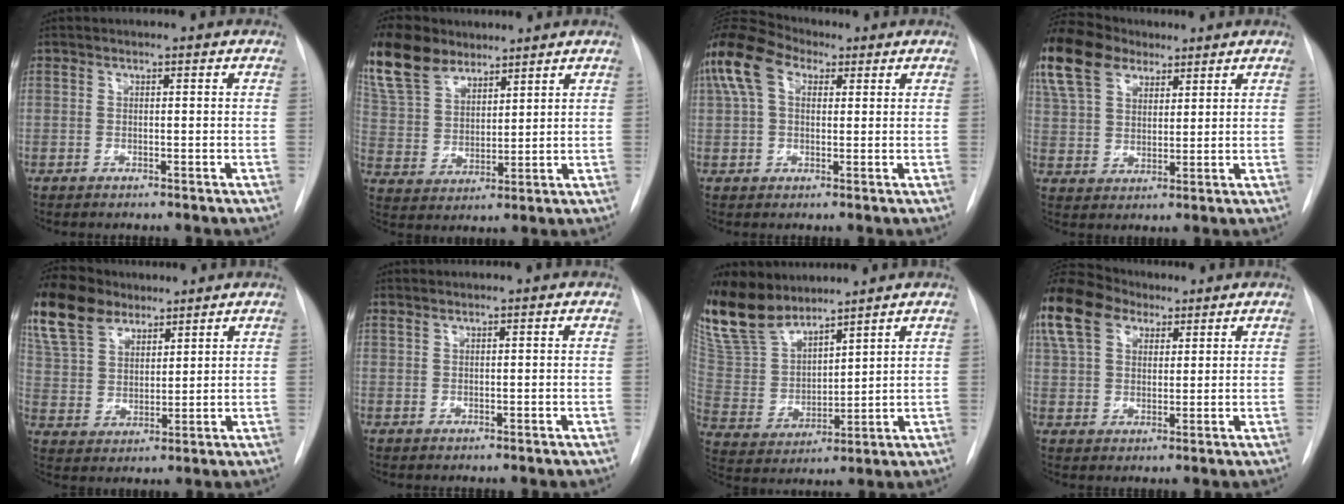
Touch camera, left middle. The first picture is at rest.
{"total": 12.8, "force": [9.9, 6.4, 5.1], "torque": [-0.117, 0.025, 0.198]}
{"total": 9.9, "force": [4.2, 5.6, 6.9], "torque": [-0.164, 0.048, 0.076]}
{"total": 16.6, "force": [11.1, 9.5, 7.8], "torque": [-0.206, 0.052, 0.209]}
{"total": 14.3, "force": [10.6, 7.4, 5.9], "torque": [-0.141, 0.036, 0.207]}
{"total": 0.7, "force": [0.7, -0.1, 0.0], "torque": [-0.004, 0.002, 0.019]}
{"total": 13.2, "force": [11.5, 4.2, 5.0], "torque": [-0.111, 0.006, 0.239]}
{"total": 23.5, "force": [14.1, 15.1, 11.1], "torque": [-0.332, 0.088, 0.265]}